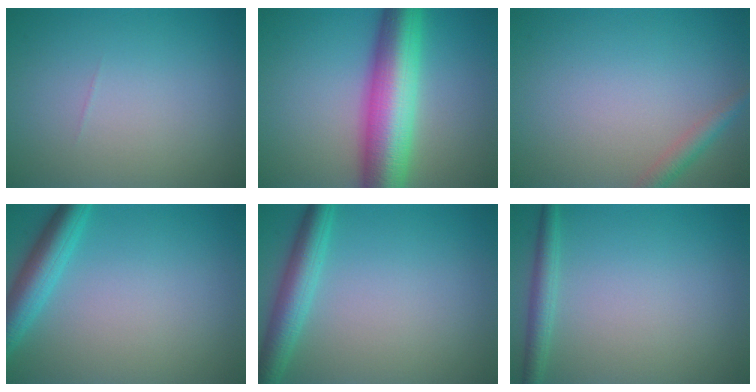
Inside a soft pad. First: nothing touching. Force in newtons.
{"total": 10.0, "press": 10.0, "slide": 0.2}
{"total": 1.8, "press": 1.8, "slide": 0.1}
{"total": 4.1, "press": 4.1, "slide": 0.2}
{"total": 3.8, "press": 3.8, "slide": 0.2}
{"total": 1.9, "press": 1.9, "slide": 0.1}